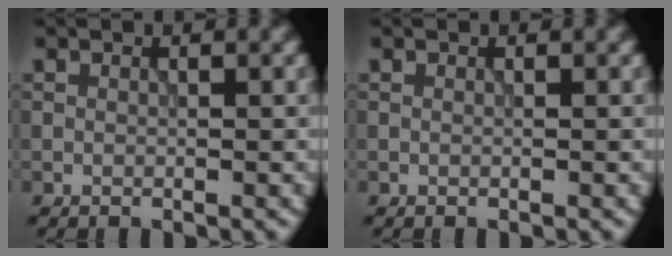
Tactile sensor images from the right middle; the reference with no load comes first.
{"total": 0.0}